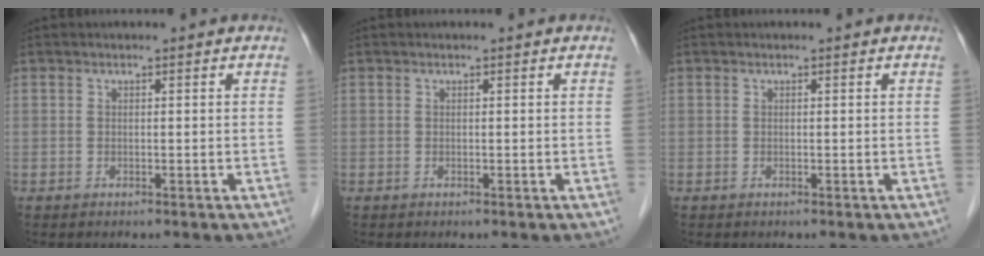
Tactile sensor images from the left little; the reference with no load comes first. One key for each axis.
{"total": 0.0}
{"total": 0.0}